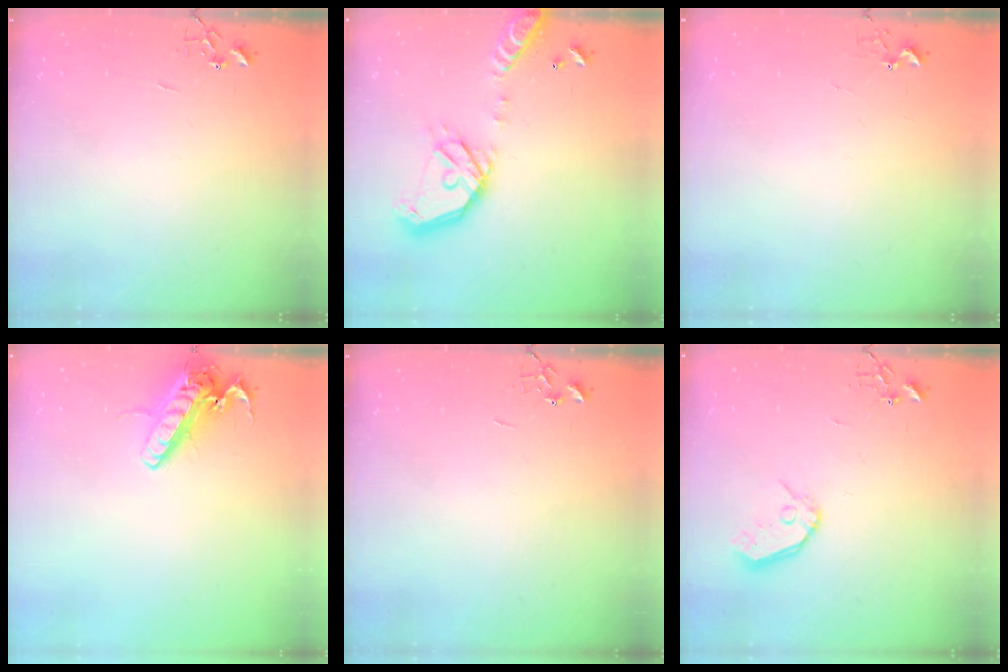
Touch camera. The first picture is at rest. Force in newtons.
{"total": 19.5, "press": 19.2, "slide": 3.4}
{"total": 2.9, "press": 2.9, "slide": 0.3}
{"total": 15.0, "press": 14.7, "slide": 2.8}
{"total": 0.0}
{"total": 9.2, "press": 9.1, "slide": 0.9}